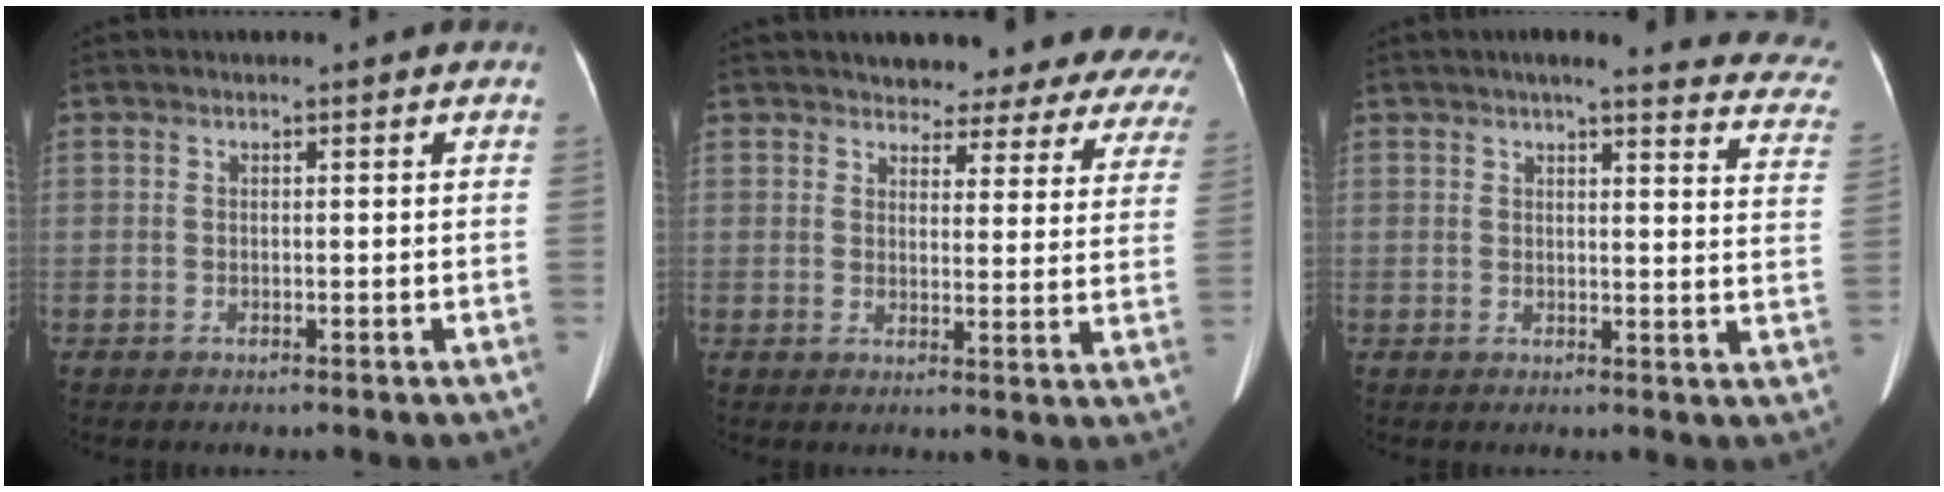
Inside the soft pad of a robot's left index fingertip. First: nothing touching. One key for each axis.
{"total": 20.0, "fx": 18.4, "fy": 5.2, "fz": 6.1, "tx": -0.062, "ty": -0.046, "tz": 0.191}
{"total": 19.2, "fx": 17.2, "fy": 2.5, "fz": 8.2, "tx": -0.079, "ty": -0.051, "tz": 0.171}